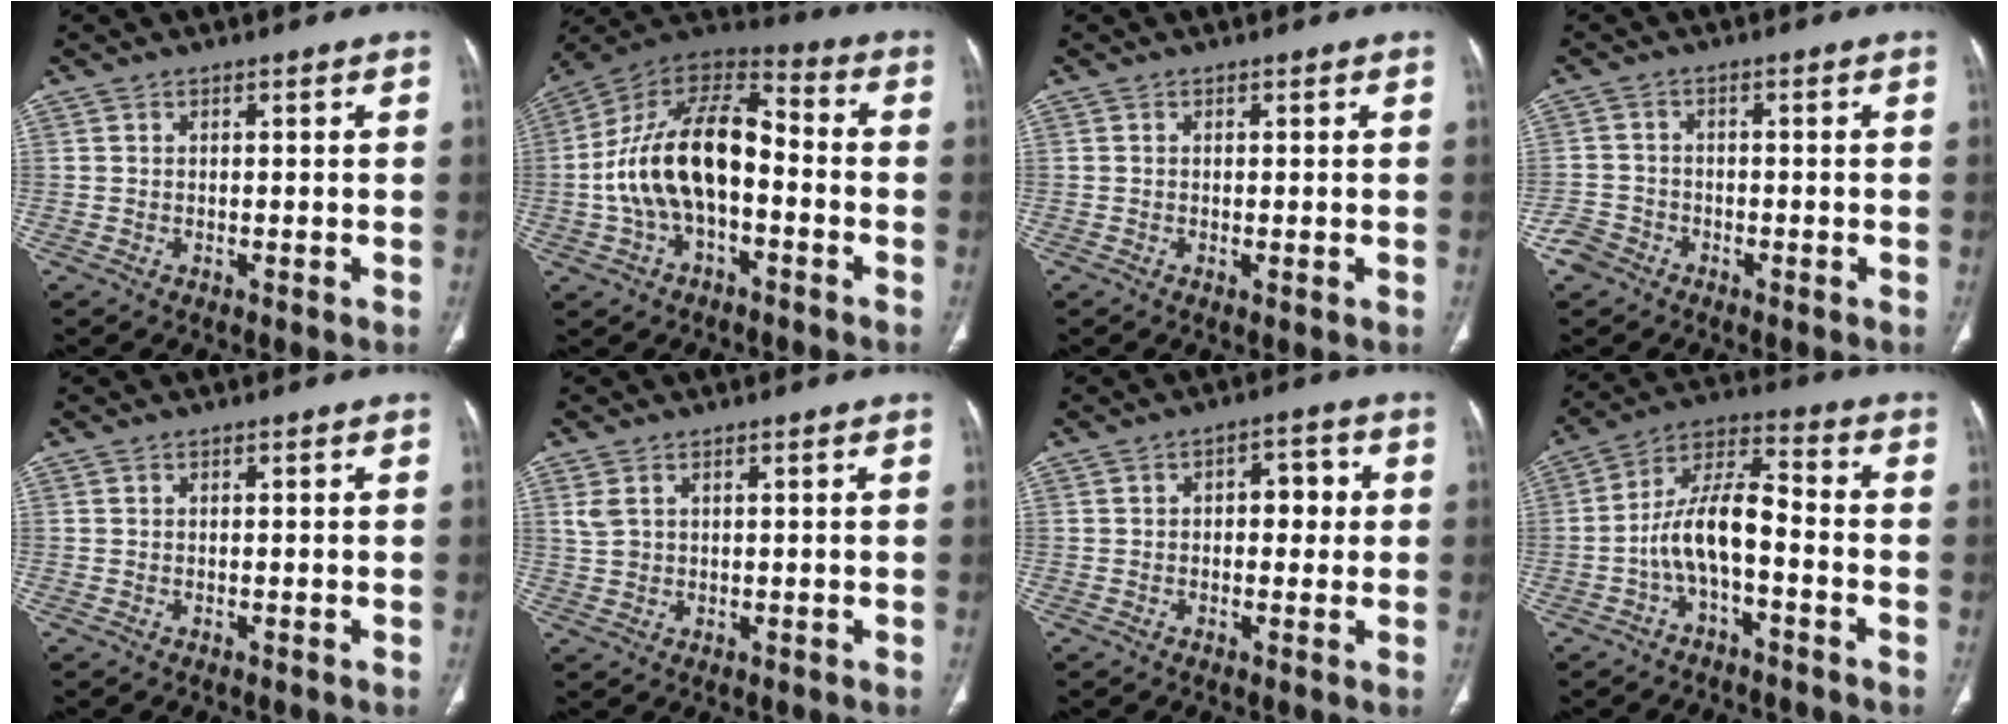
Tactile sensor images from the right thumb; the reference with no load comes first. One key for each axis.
{"total": 18.5, "fx": -2.6, "fy": 10.1, "fz": 15.3, "tx": -0.273, "ty": 0.050, "tz": -0.051}
{"total": 0.7, "fx": -0.1, "fy": 0.1, "fz": 0.7, "tx": -0.016, "ty": -0.004, "tz": -0.001}
{"total": 3.5, "fx": -2.4, "fy": 2.5, "fz": 0.6, "tx": -0.004, "ty": 0.016, "tz": -0.048}
{"total": 0.0}
{"total": 2.6, "fx": 1.2, "fy": 1.7, "fz": 1.6, "tx": -0.037, "ty": 0.004, "tz": 0.036}
{"total": 5.4, "fx": 0.4, "fy": 3.3, "fz": 4.3, "tx": -0.032, "ty": 0.013, "tz": 0.001}
{"total": 10.6, "fx": -3.1, "fy": 4.5, "fz": 9.1, "tx": -0.171, "ty": 0.055, "tz": -0.065}